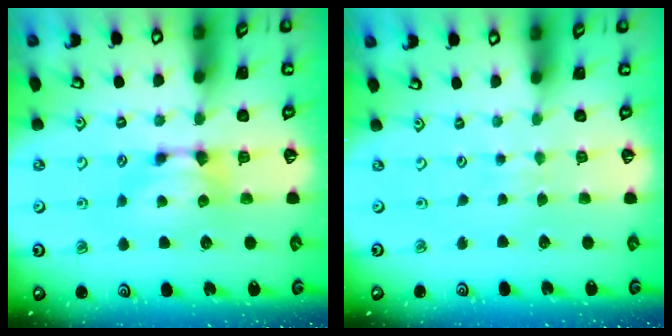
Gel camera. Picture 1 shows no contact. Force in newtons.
{"total": 4.1, "press": 4.1, "slide": 0.1}